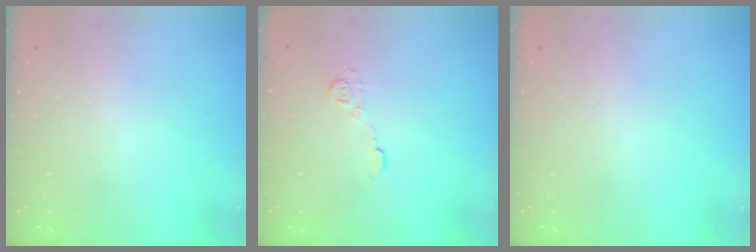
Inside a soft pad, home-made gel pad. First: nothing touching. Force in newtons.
{"total": 7.8, "press": 7.8, "slide": 0.6}
{"total": 0.0}